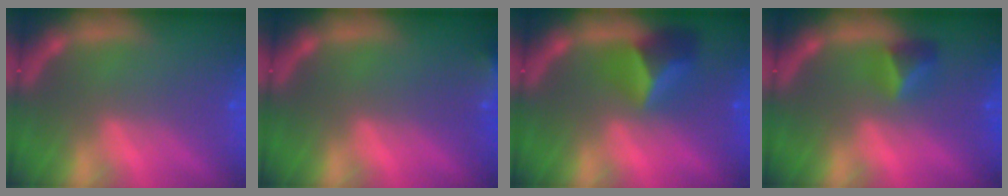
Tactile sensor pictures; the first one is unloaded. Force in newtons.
{"total": 3.0}
{"total": 4.4}
{"total": 2.4}